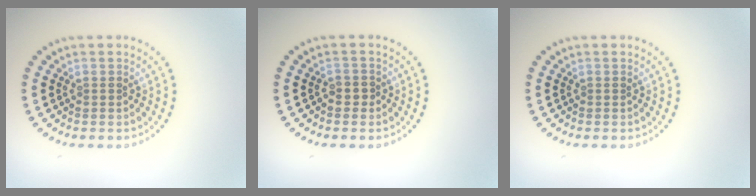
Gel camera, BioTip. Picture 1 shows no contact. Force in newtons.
{"total": 0.7, "press": 0.6, "slide": 0.4}
{"total": 0.0}